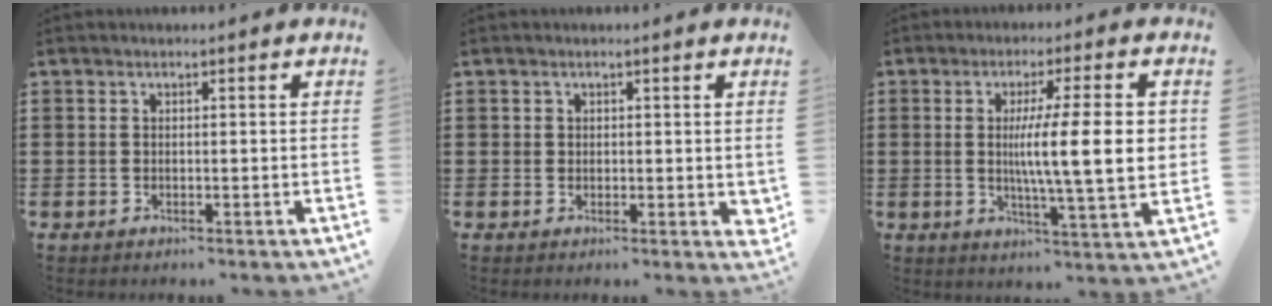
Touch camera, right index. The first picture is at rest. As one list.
[{"total": 1.6, "force": [1.0, 1.3, 0.4], "torque": [-0.003, 0.005, 0.017]}, {"total": 11.8, "force": [1.3, 1.7, 11.6], "torque": [-0.192, -0.003, 0.017]}]